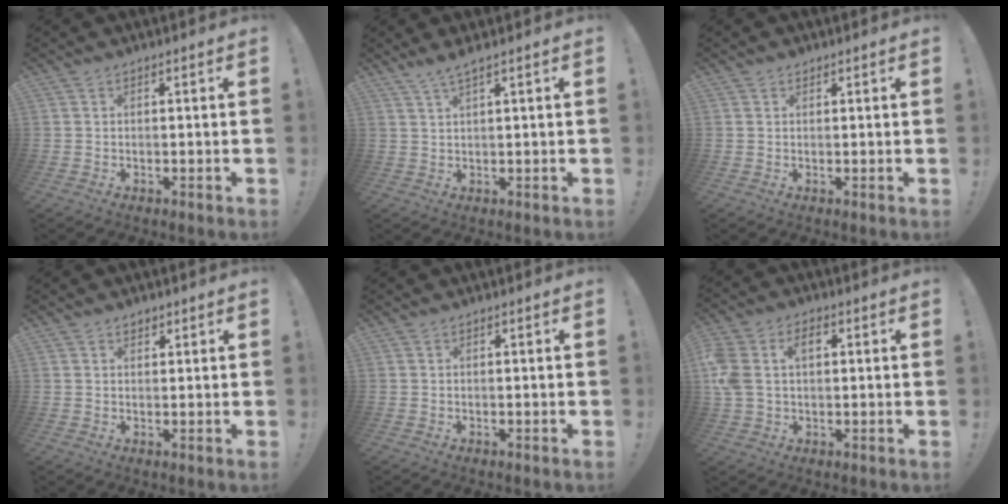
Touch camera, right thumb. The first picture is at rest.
{"total": 2.9, "force": [2.1, -0.4, 1.9], "torque": [-0.044, -0.006, 0.037]}
{"total": 0.9, "force": [0.7, 0.6, 0.1], "torque": [0.000, -0.001, 0.013]}
{"total": 1.5, "force": [1.1, 0.9, 0.4], "torque": [0.002, -0.005, 0.018]}
{"total": 0.0}
{"total": 9.2, "force": [1.9, 6.6, 6.1], "torque": [-0.147, 0.010, 0.034]}